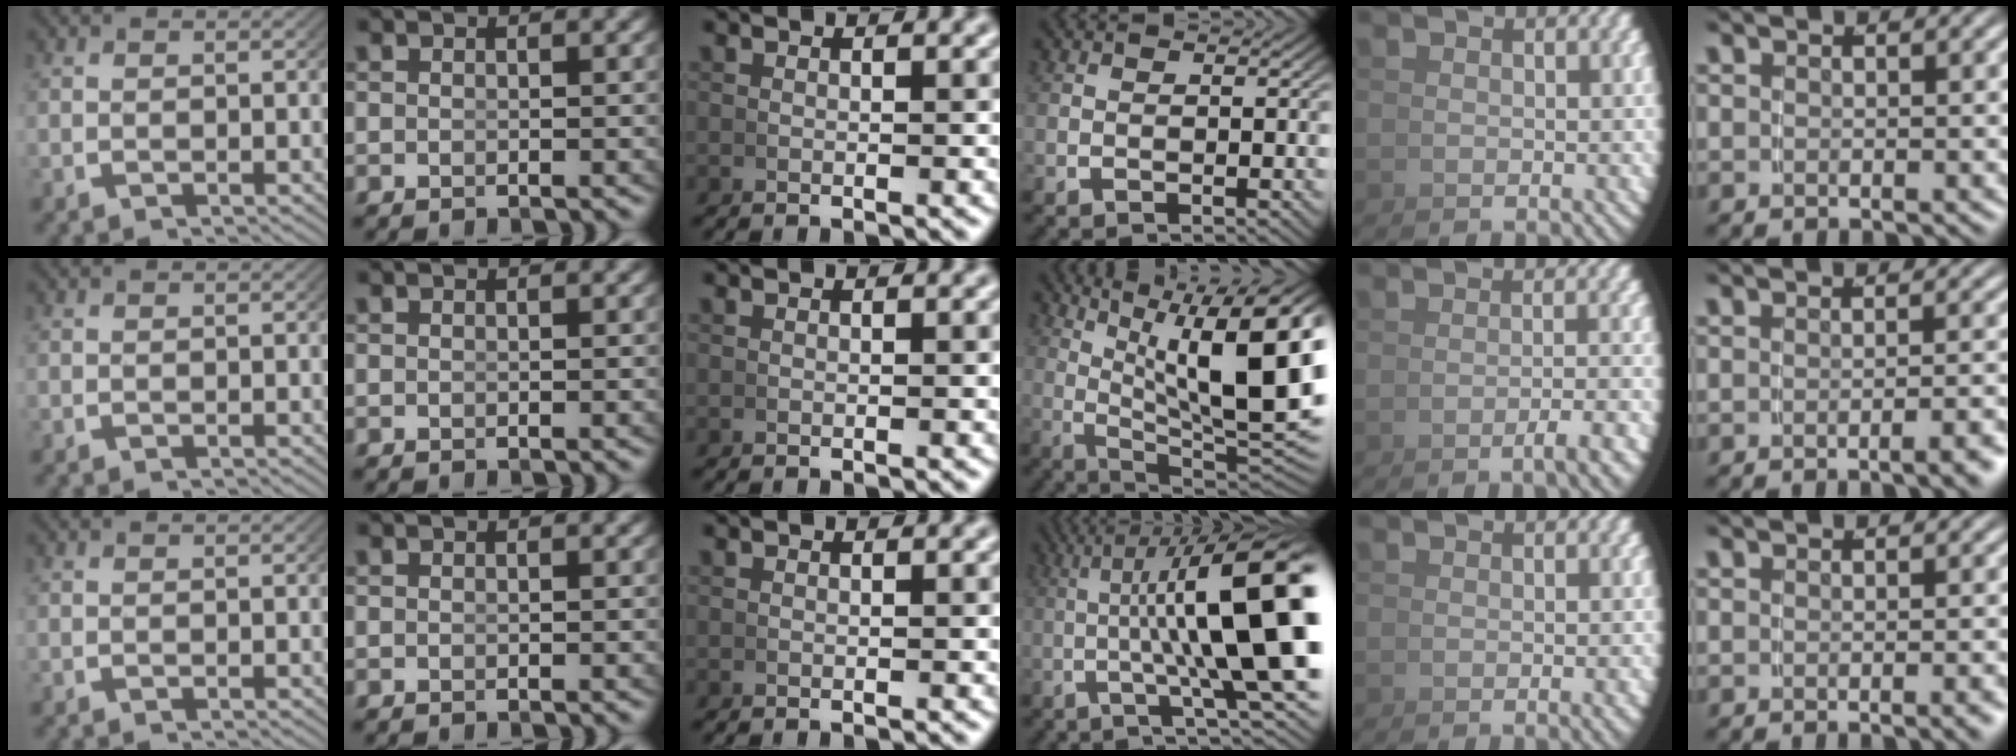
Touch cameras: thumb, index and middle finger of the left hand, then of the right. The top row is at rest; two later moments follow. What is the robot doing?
{"motion": "lift_and_place", "object": "cup"}